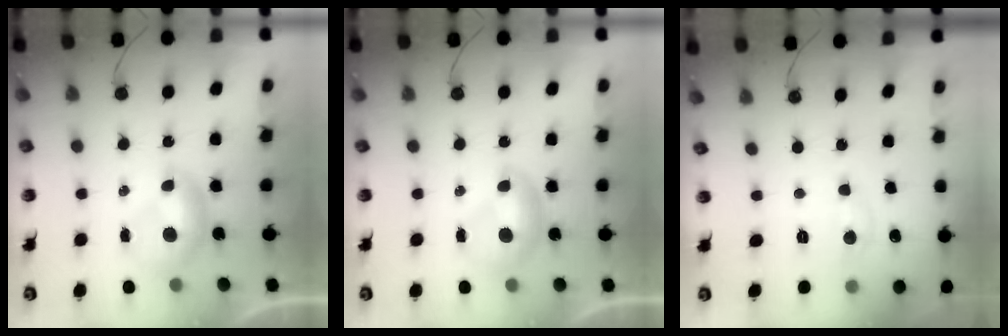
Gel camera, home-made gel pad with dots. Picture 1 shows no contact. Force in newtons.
{"total": 0.0}
{"total": 1.5, "press": 1.5, "slide": 0.0}